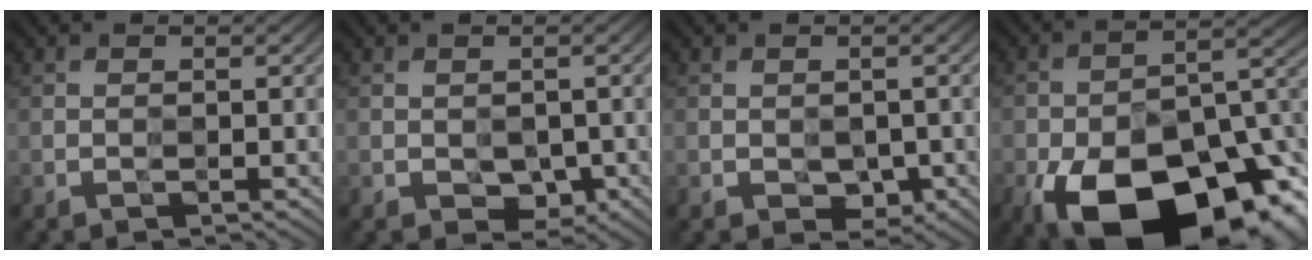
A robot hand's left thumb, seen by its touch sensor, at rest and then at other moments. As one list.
[{"total": 1.2, "force": [0.0, 1.1, 0.6], "torque": [-0.015, 0.000, 0.000]}, {"total": 1.0, "force": [-0.1, 0.9, 0.4], "torque": [-0.012, 0.000, 0.000]}, {"total": 20.9, "force": [-13.2, 10.6, 12.2], "torque": [-0.190, -0.058, -0.182]}]